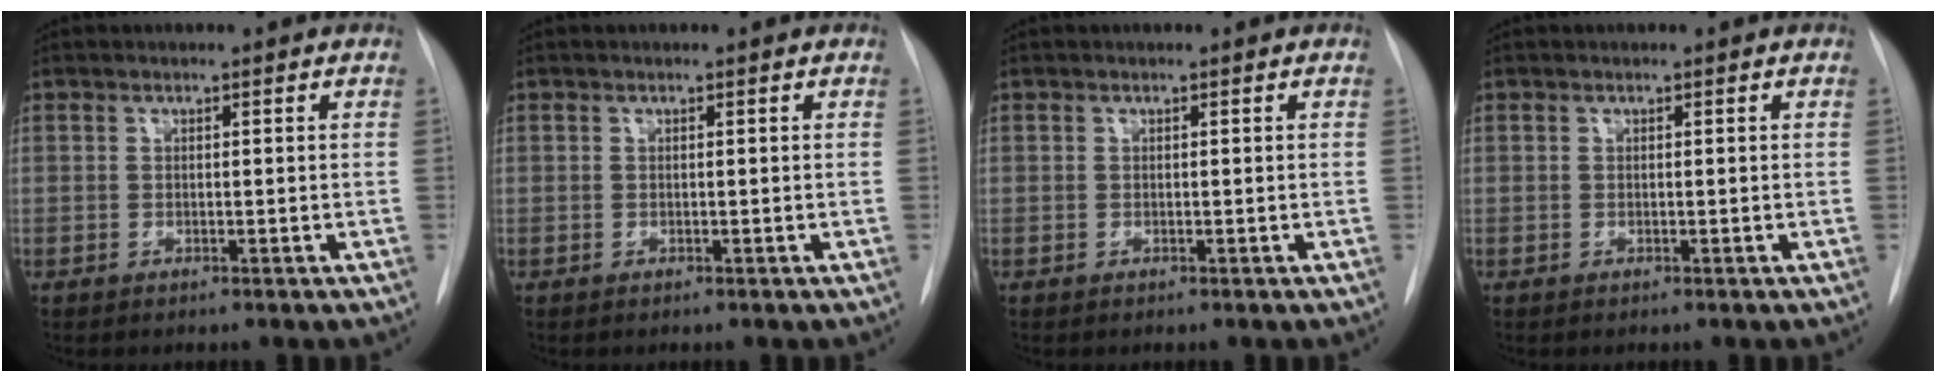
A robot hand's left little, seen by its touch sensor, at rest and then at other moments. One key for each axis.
{"total": 0.0}
{"total": 0.0}
{"total": 0.0}